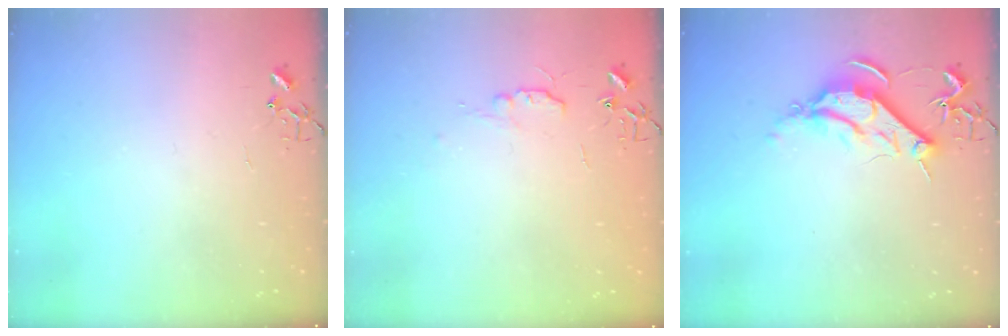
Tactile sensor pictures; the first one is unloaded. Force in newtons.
{"total": 5.6, "press": 5.5, "slide": 0.7}
{"total": 9.5, "press": 9.4, "slide": 1.0}